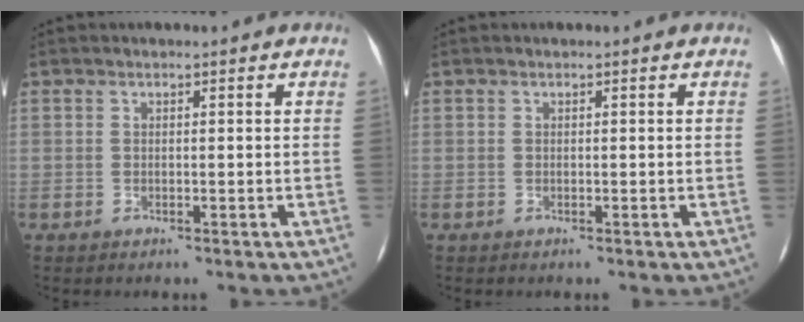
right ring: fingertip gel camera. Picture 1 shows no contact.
{"total": 0.0}